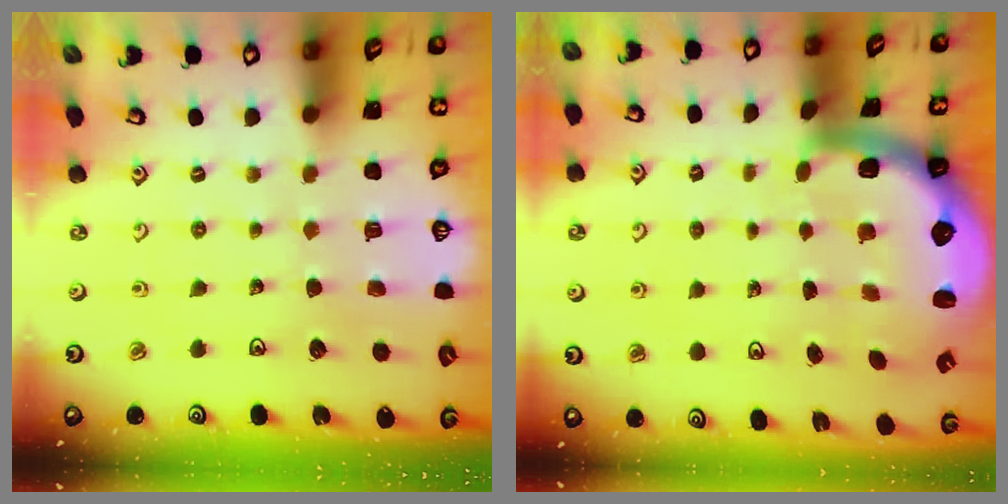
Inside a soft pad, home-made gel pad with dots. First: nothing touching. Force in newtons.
{"total": 2.8, "press": 2.5, "slide": 1.4}